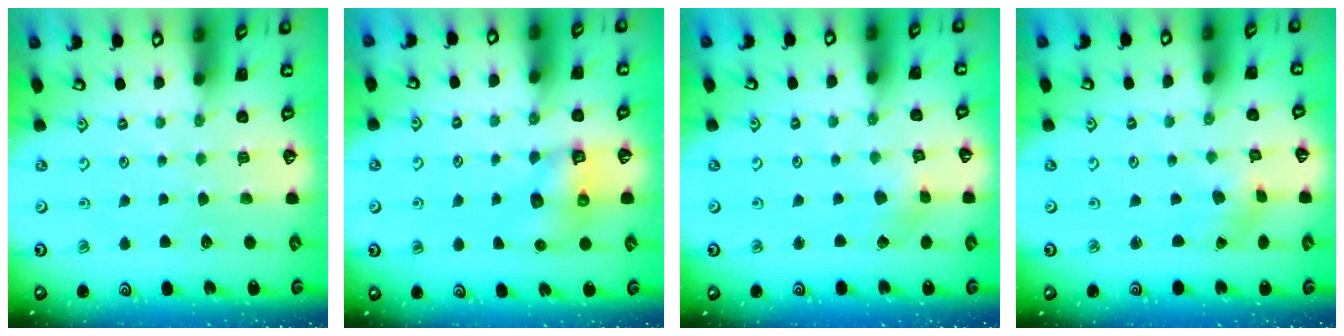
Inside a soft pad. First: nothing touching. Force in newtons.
{"total": 6.4, "press": 6.3, "slide": 0.8}
{"total": 3.0, "press": 3.0, "slide": 0.4}
{"total": 2.7, "press": 2.3, "slide": 1.3}